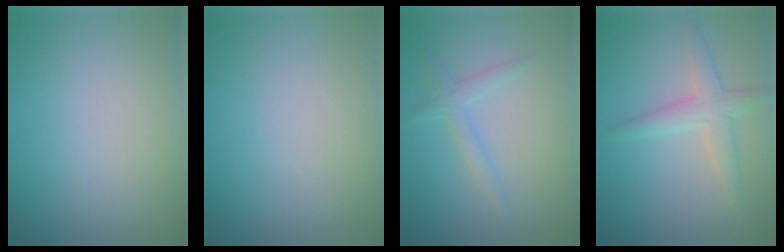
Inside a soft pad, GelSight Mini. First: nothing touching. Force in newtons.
{"total": 0.0}
{"total": 1.6, "press": 1.6, "slide": 0.1}
{"total": 2.6, "press": 2.6, "slide": 0.1}